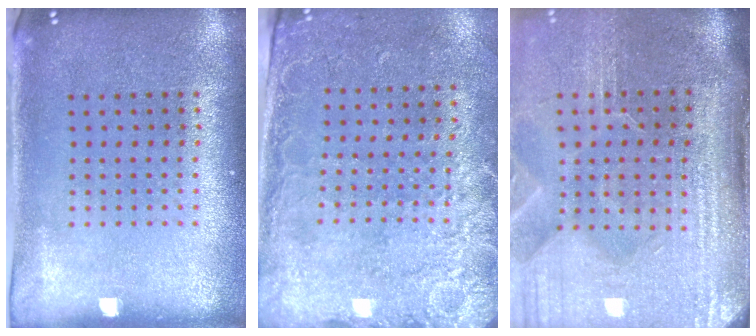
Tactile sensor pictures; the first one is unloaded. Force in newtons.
{"total": 2.6, "press": 2.1, "slide": 1.5}
{"total": 5.0, "press": 4.2, "slide": 2.7}